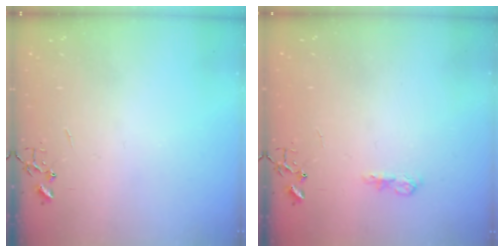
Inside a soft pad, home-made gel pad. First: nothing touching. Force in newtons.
{"total": 7.9, "press": 7.9, "slide": 0.9}